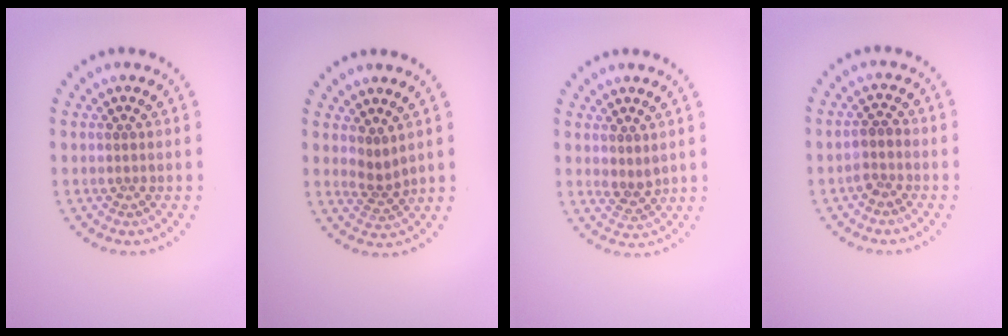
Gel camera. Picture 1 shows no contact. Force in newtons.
{"total": 1.8, "press": 1.2, "slide": 1.3}
{"total": 1.3, "press": 1.2, "slide": 0.7}
{"total": 1.5, "press": 1.3, "slide": 0.8}